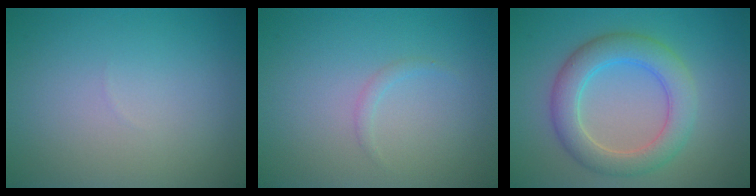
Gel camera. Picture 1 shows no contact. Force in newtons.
{"total": 0.7, "press": 0.7, "slide": 0.1}
{"total": 5.2, "press": 5.2, "slide": 0.4}